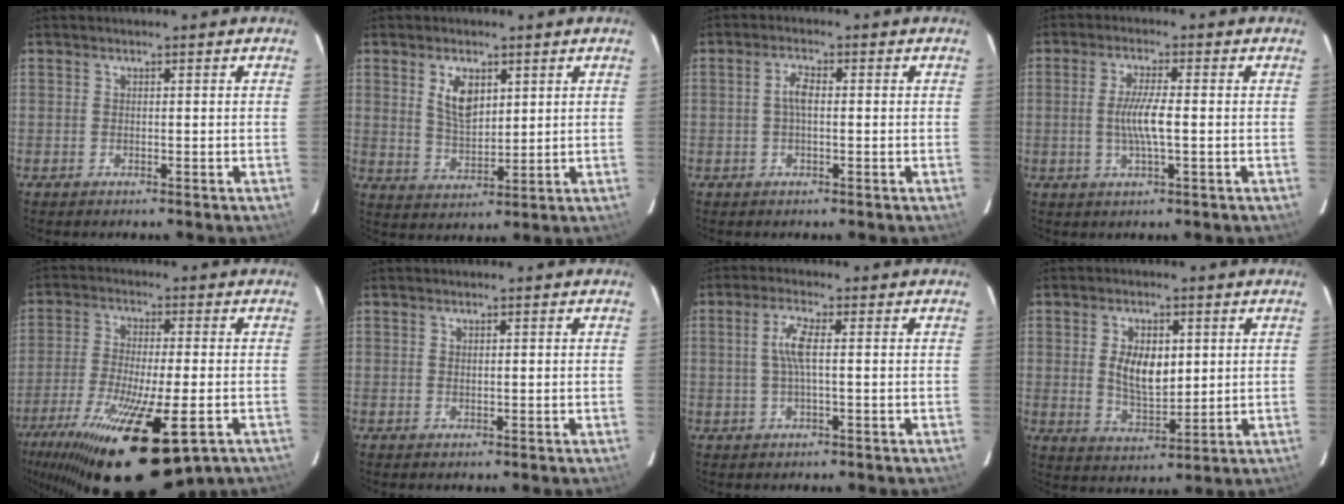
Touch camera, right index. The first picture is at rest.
{"total": 6.7, "force": [2.8, 3.5, 5.0], "torque": [-0.089, 0.001, 0.060]}
{"total": 2.7, "force": [0.0, 1.1, 2.5], "torque": [-0.052, 0.007, 0.000]}
{"total": 3.7, "force": [-0.4, 0.1, 3.7], "torque": [-0.070, -0.003, -0.008]}
{"total": 24.2, "force": [-13.8, 7.1, 18.6], "torque": [-0.355, -0.086, -0.221]}
{"total": 0.6, "force": [0.2, 0.3, 0.5], "torque": [-0.010, 0.003, 0.005]}
{"total": 4.4, "force": [0.3, 0.5, 4.4], "torque": [-0.088, 0.004, 0.008]}
{"total": 8.3, "force": [1.4, 4.3, 6.9], "torque": [-0.128, -0.001, 0.034]}